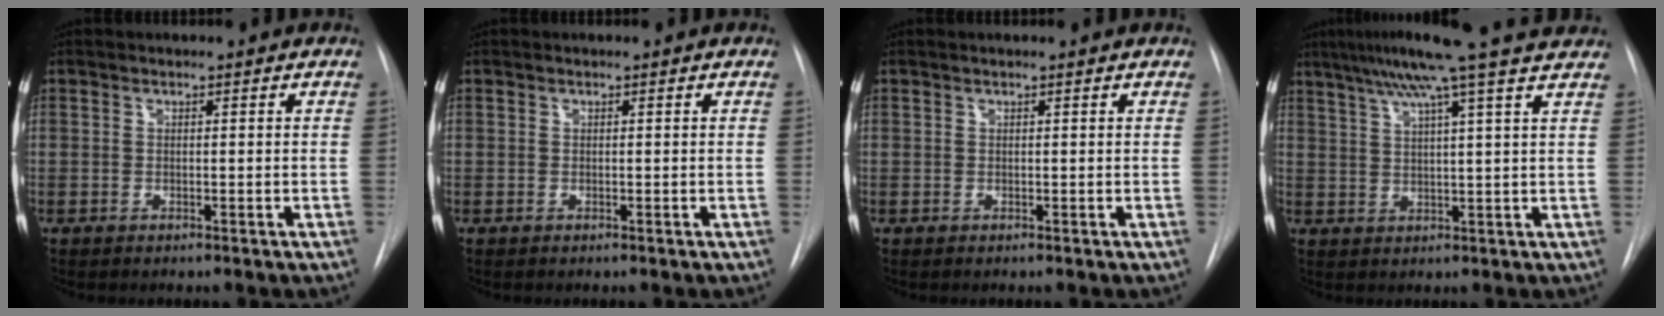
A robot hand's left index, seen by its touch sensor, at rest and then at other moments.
{"total": 0.0}
{"total": 1.6, "force": [1.5, 0.0, 0.5], "torque": [-0.011, 0.013, 0.019]}
{"total": 16.8, "force": [13.7, -1.6, 9.6], "torque": [-0.159, 0.015, 0.179]}